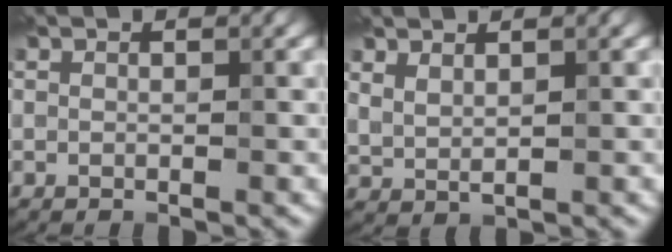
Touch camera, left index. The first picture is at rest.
{"total": 1.6, "force": [1.2, 0.5, 0.9], "torque": [-0.022, -0.005, 0.030]}